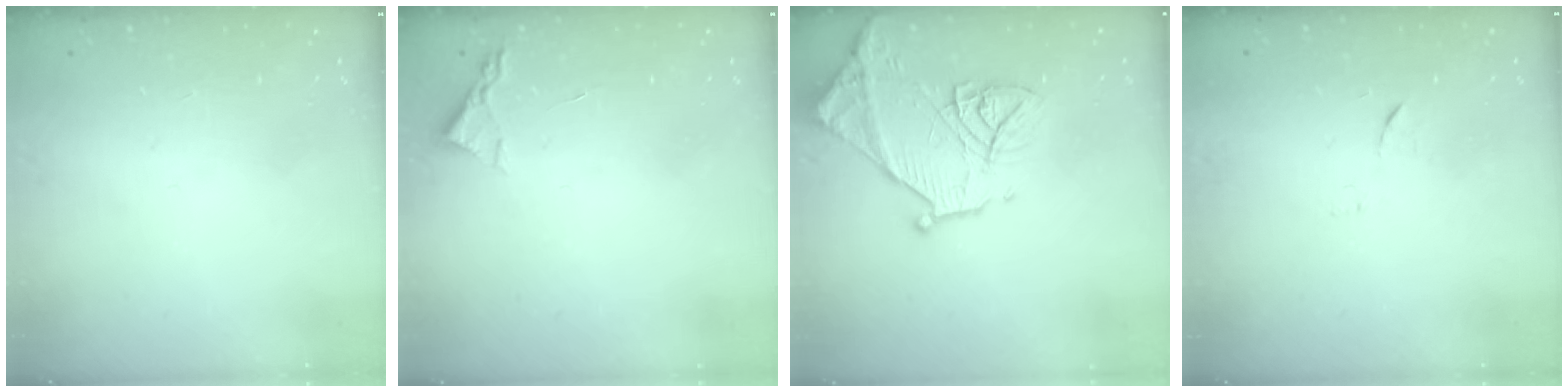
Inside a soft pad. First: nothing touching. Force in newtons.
{"total": 2.2, "press": 2.2, "slide": 0.3}
{"total": 14.6, "press": 14.6, "slide": 1.0}
{"total": 5.8, "press": 5.7, "slide": 0.4}